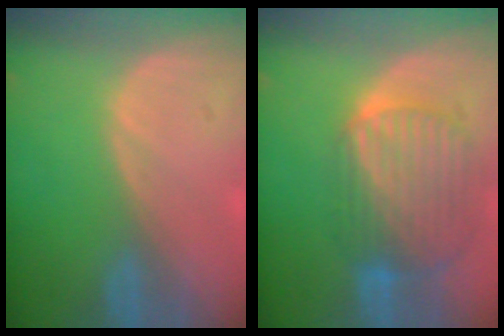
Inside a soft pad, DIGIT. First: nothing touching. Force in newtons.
{"total": 10.3, "press": 8.7, "slide": 5.6}